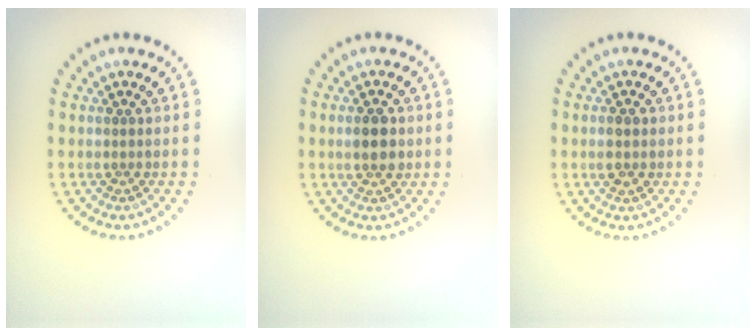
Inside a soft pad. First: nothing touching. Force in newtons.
{"total": 2.5, "press": 2.4, "slide": 0.3}
{"total": 1.5, "press": 1.5, "slide": 0.2}